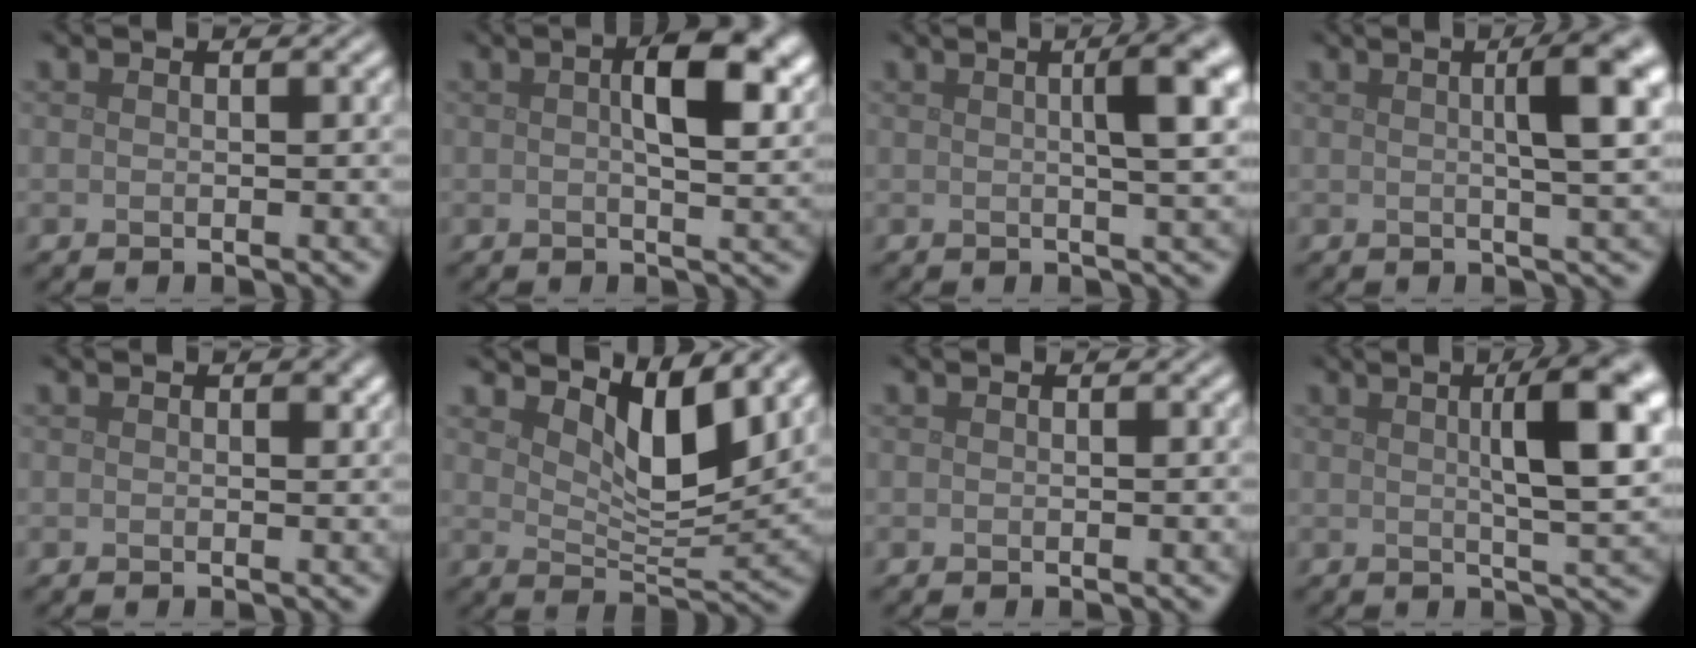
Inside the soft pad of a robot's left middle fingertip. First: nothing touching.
{"total": 7.0, "force": [1.8, 2.5, 6.2], "torque": [-0.084, 0.008, 0.027]}
{"total": 5.5, "force": [1.2, 1.4, 5.2], "torque": [-0.052, 0.017, 0.015]}
{"total": 6.1, "force": [1.4, 1.4, 5.8], "torque": [-0.061, 0.014, 0.018]}
{"total": 0.8, "force": [0.4, 0.4, 0.6], "torque": [-0.005, -0.004, 0.005]}
{"total": 5.3, "force": [3.3, 1.9, 3.7], "torque": [-0.067, -0.015, 0.051]}
{"total": 0.0}
{"total": 7.9, "force": [1.8, 1.8, 7.5], "torque": [-0.085, 0.013, 0.025]}